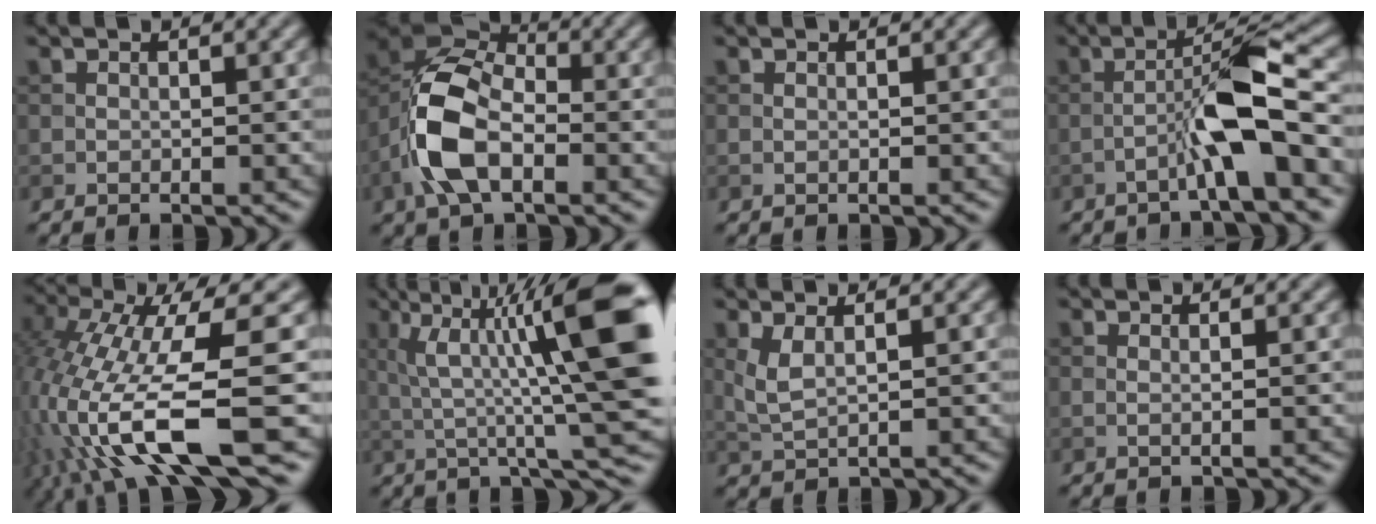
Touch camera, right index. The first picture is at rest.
{"total": 8.8, "force": [-2.6, 4.9, 6.7], "torque": [-0.148, 0.011, -0.060]}
{"total": 0.0}
{"total": 6.2, "force": [-2.3, 0.5, 5.7], "torque": [-0.099, 0.026, -0.043]}
{"total": 13.8, "force": [-2.9, 3.5, 13.0], "torque": [-0.259, -0.010, -0.041]}
{"total": 13.7, "force": [3.6, 2.9, 12.9], "torque": [-0.201, 0.011, 0.060]}
{"total": 2.4, "force": [1.0, 0.7, 2.1], "torque": [-0.052, -0.002, 0.024]}
{"total": 1.1, "force": [0.3, 0.4, 1.0], "torque": [-0.012, 0.001, -0.004]}